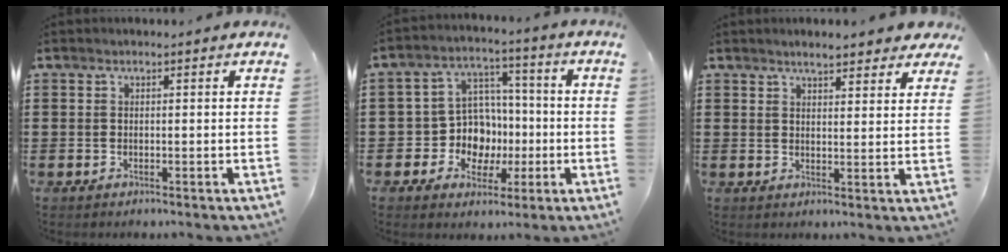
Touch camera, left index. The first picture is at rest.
{"total": 9.1, "force": [-1.1, 8.4, 3.3], "torque": [-0.083, 0.015, -0.010]}
{"total": 4.2, "force": [3.7, 0.6, 1.8], "torque": [-0.045, -0.001, 0.068]}